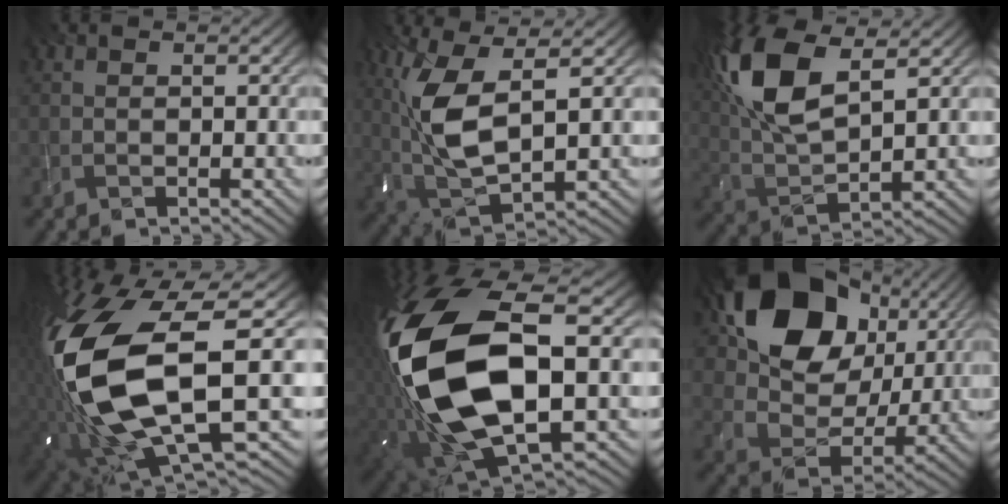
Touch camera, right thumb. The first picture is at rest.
{"total": 10.4, "force": [2.0, 3.6, 9.5], "torque": [-0.221, -0.003, 0.043]}
{"total": 13.2, "force": [5.4, 5.7, 10.5], "torque": [-0.253, 0.016, 0.109]}
{"total": 18.1, "force": [-0.8, 7.4, 16.5], "torque": [-0.384, -0.042, 0.005]}
{"total": 19.9, "force": [0.0, 10.5, 16.9], "torque": [-0.398, -0.037, 0.009]}
{"total": 15.7, "force": [7.0, 11.2, 8.5], "torque": [-0.158, 0.007, 0.121]}